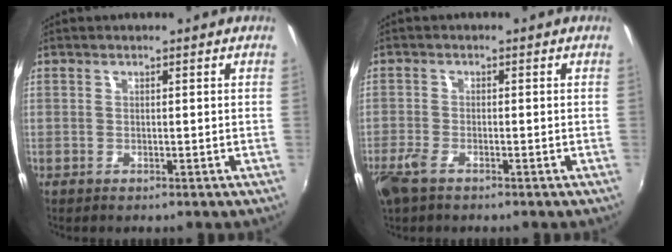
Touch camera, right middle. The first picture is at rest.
{"total": 3.8, "force": [-2.6, 1.4, 2.4], "torque": [-0.064, -0.008, -0.052]}